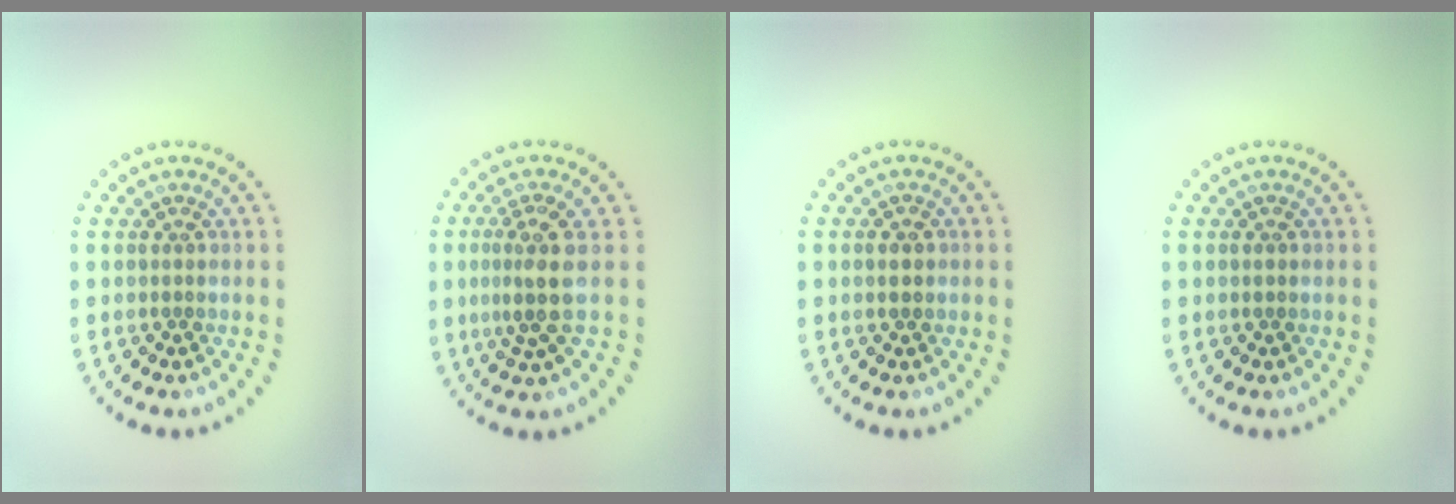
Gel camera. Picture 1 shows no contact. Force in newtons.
{"total": 3.2, "press": 2.5, "slide": 1.9}
{"total": 1.8, "press": 1.8, "slide": 0.1}
{"total": 0.6, "press": 0.6, "slide": 0.0}